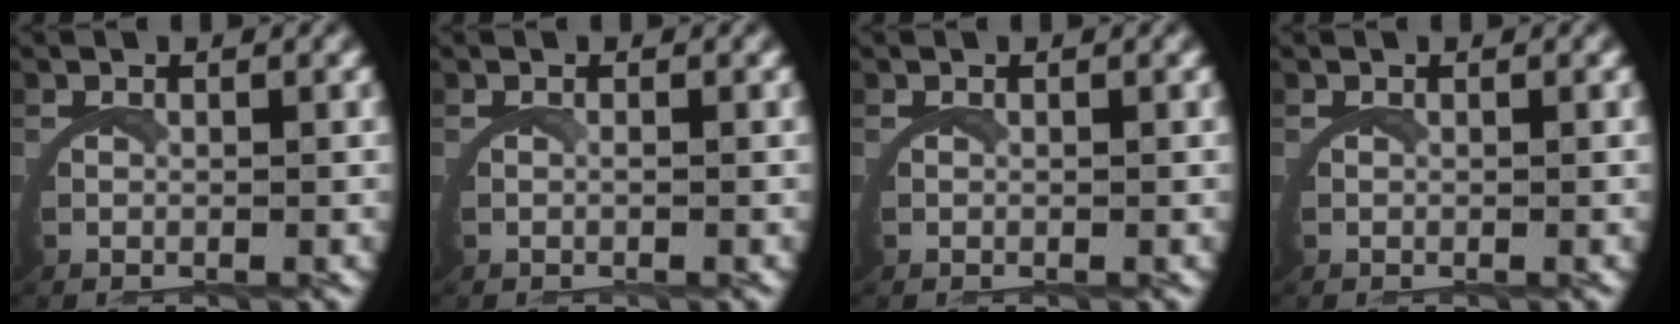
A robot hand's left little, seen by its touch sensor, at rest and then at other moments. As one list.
[{"total": 0.0}, {"total": 0.0}, {"total": 0.0}]